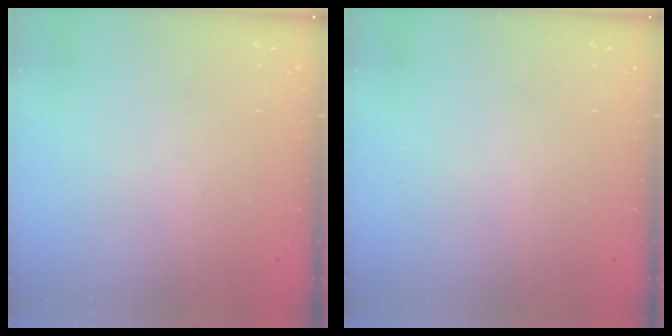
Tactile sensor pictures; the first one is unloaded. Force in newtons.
{"total": 0.0}